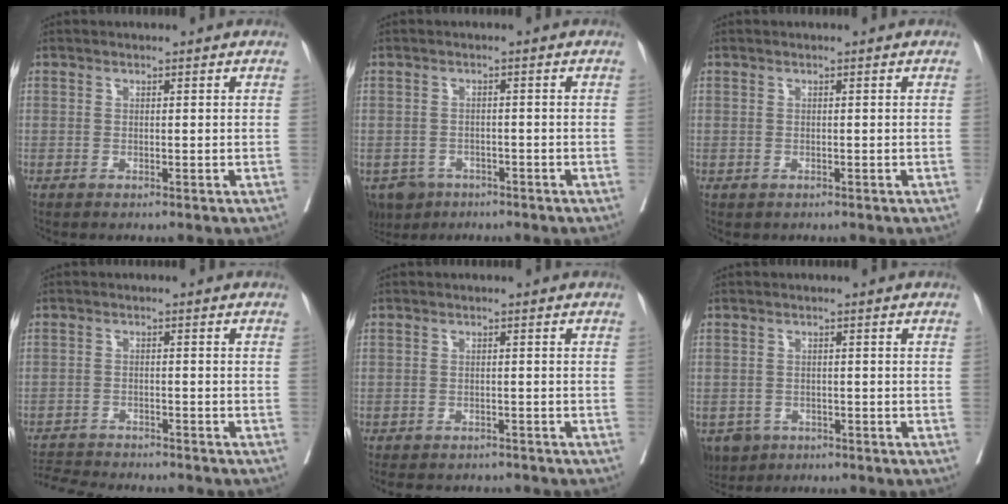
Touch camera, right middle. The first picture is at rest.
{"total": 4.9, "force": [-3.6, 3.3, 0.9], "torque": [-0.010, 0.001, -0.056]}
{"total": 0.0}
{"total": 9.0, "force": [-8.6, 0.8, 2.4], "torque": [-0.036, -0.003, -0.132]}
{"total": 7.9, "force": [-7.2, 2.7, 1.9], "torque": [-0.028, -0.002, -0.088]}
{"total": 4.5, "force": [-3.0, 3.2, 1.0], "torque": [-0.015, 0.001, -0.046]}